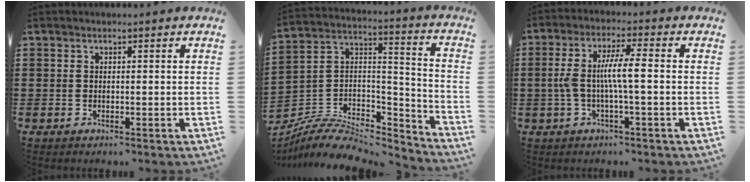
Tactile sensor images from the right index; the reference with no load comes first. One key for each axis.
{"total": 7.5, "fx": -5.7, "fy": 3.6, "fz": 3.4, "tx": -0.072, "ty": 0.010, "tz": -0.110}
{"total": 6.4, "fx": -0.5, "fy": 0.9, "fz": 6.4, "tx": -0.136, "ty": -0.007, "tz": -0.019}